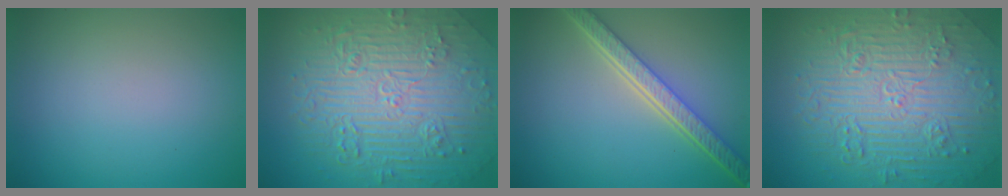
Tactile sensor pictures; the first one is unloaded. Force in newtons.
{"total": 10.9, "press": 7.3, "slide": 8.2}
{"total": 5.4, "press": 4.1, "slide": 3.4}
{"total": 10.9, "press": 7.3, "slide": 8.2}